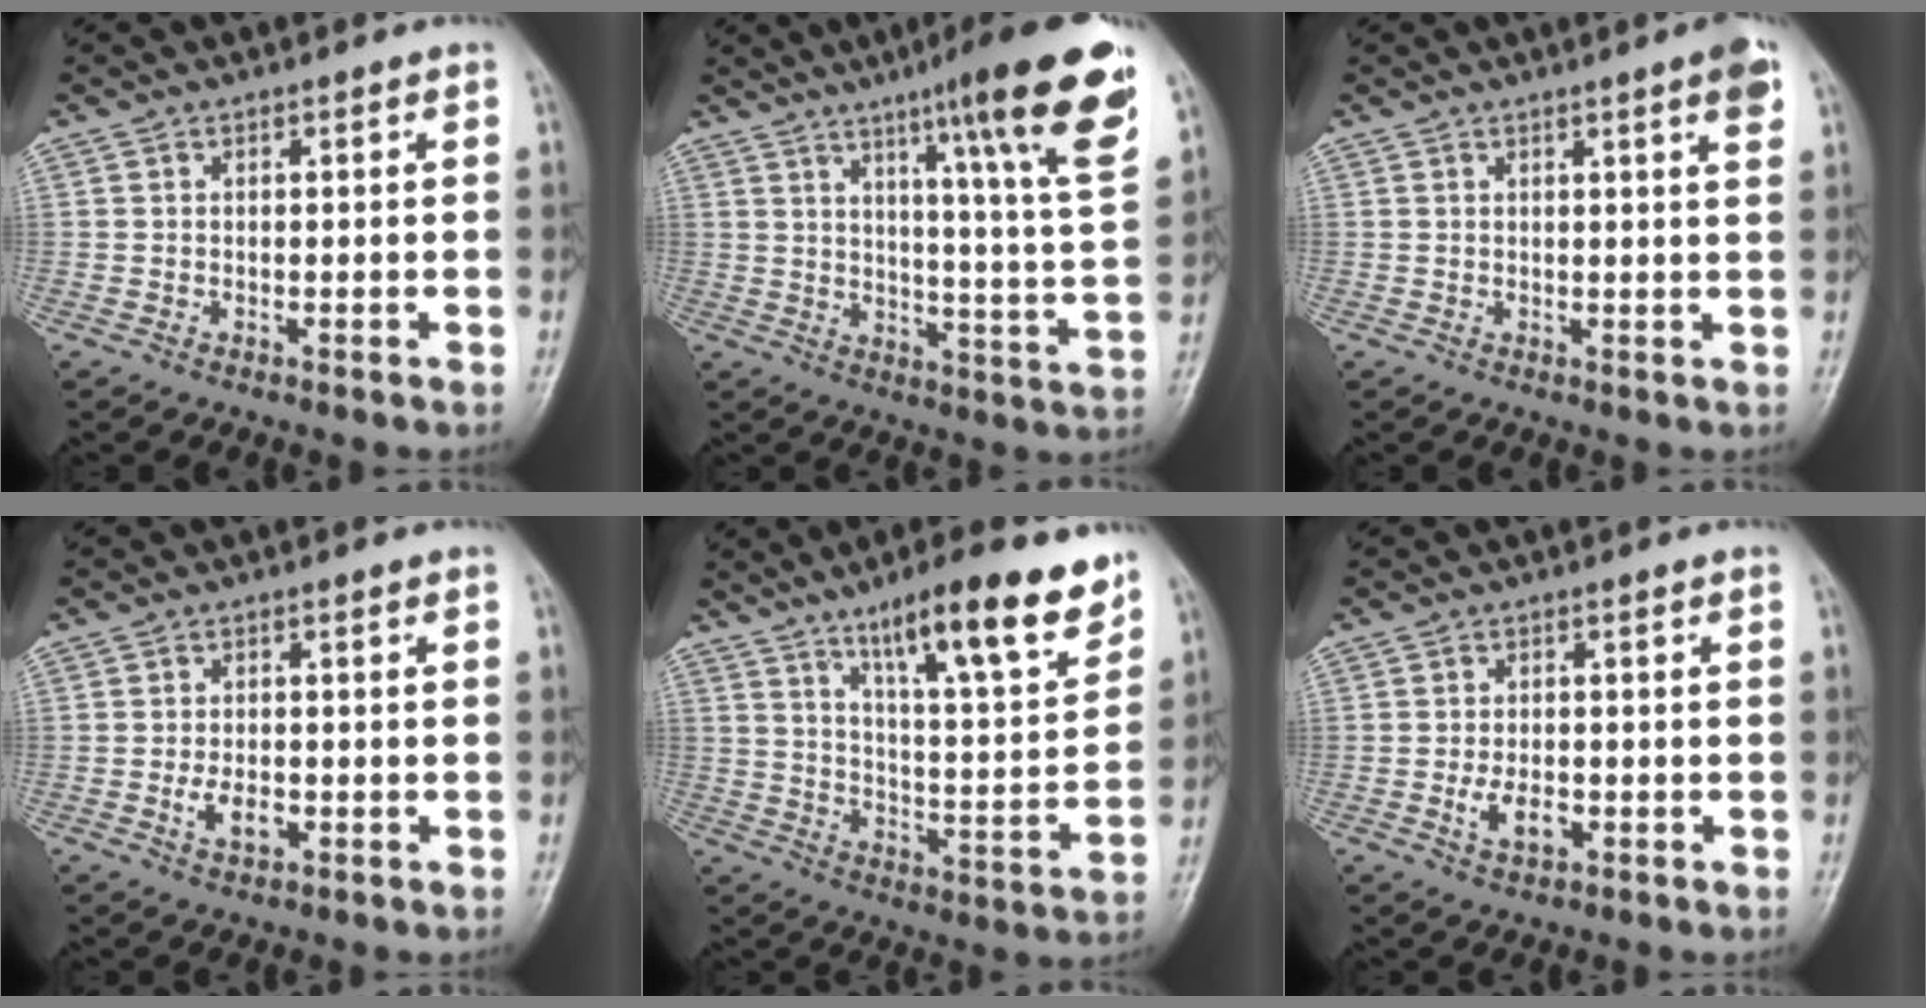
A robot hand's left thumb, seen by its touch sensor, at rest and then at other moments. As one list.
[{"total": 19.8, "force": [11.5, 1.3, 16.1], "torque": [-0.201, -0.052, 0.157]}, {"total": 3.5, "force": [2.0, 0.2, 2.9], "torque": [-0.031, -0.007, 0.025]}, {"total": 3.7, "force": [-1.2, 2.2, 2.8], "torque": [-0.046, 0.004, -0.017]}, {"total": 17.7, "force": [11.7, 3.5, 12.8], "torque": [-0.165, -0.060, 0.186]}, {"total": 4.2, "force": [-1.3, 2.5, 3.1], "torque": [-0.052, 0.004, -0.019]}]